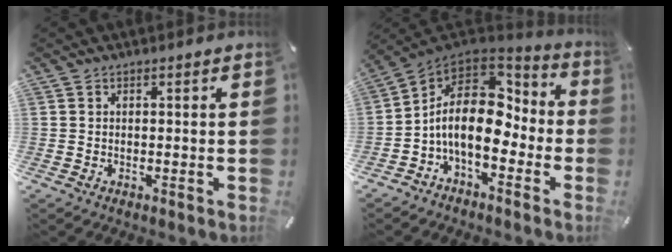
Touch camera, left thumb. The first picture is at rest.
{"total": 15.0, "force": [-1.9, 9.7, 11.3], "torque": [-0.207, -0.003, -0.034]}